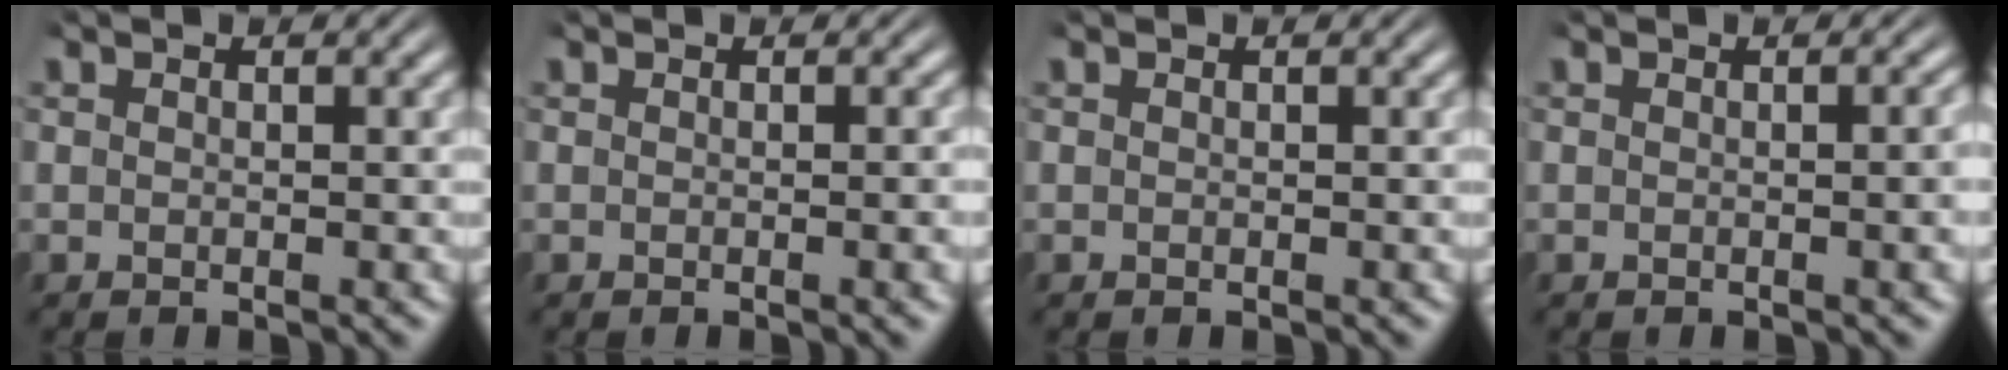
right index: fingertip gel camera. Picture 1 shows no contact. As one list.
[{"total": 0.6, "force": [-0.2, -0.3, 0.5], "torque": [-0.006, 0.005, -0.005]}, {"total": 0.0}, {"total": 1.0, "force": [-0.2, -0.1, 0.9], "torque": [-0.009, 0.007, -0.006]}]